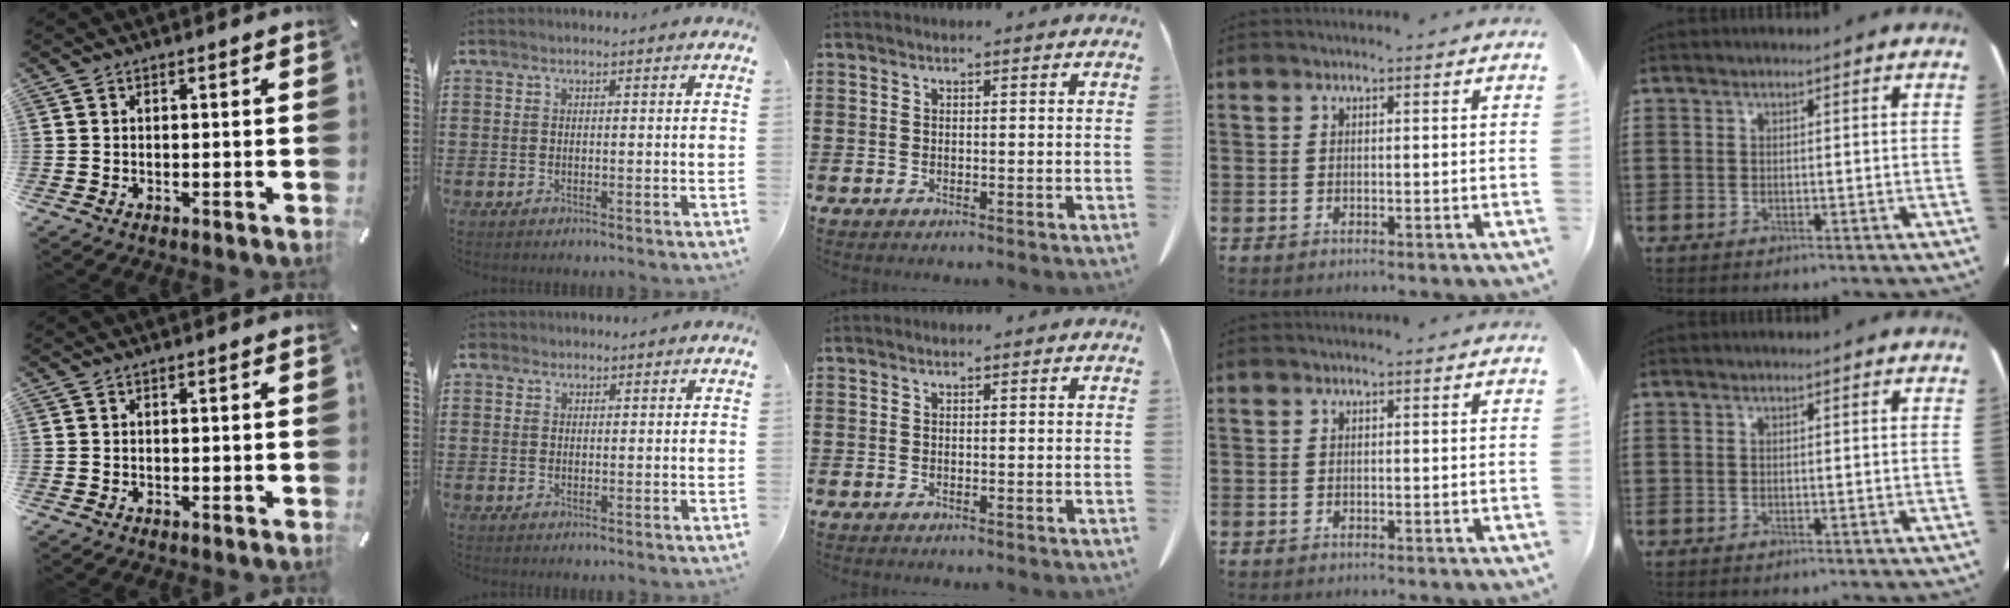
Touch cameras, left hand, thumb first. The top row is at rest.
{"index": {"total": 0.8, "force": [0.5, 0.6, 0.1], "torque": [-0.004, 0.004, 0.010]}}